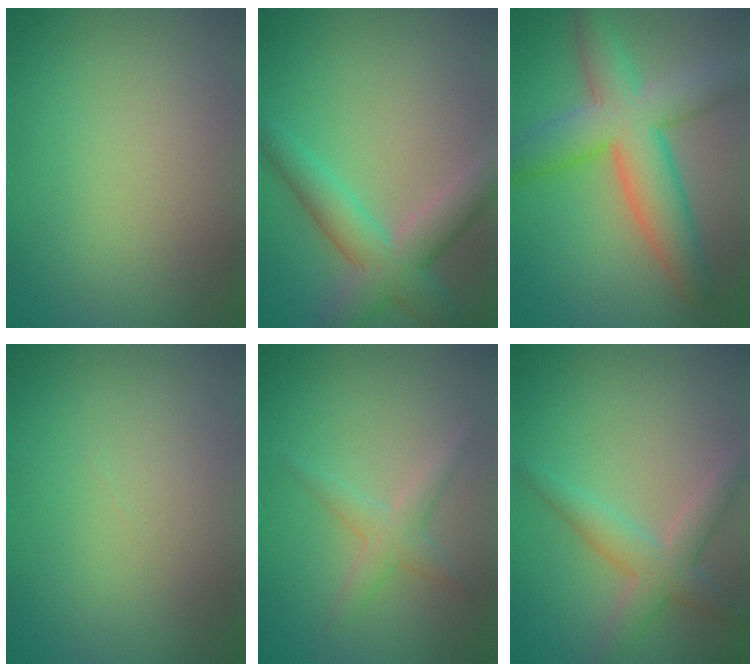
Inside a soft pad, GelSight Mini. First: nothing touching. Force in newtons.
{"total": 5.5, "press": 5.4, "slide": 0.3}
{"total": 8.1, "press": 8.1, "slide": 0.4}
{"total": 0.0}
{"total": 2.1, "press": 2.1, "slide": 0.0}
{"total": 3.5, "press": 3.5, "slide": 0.2}